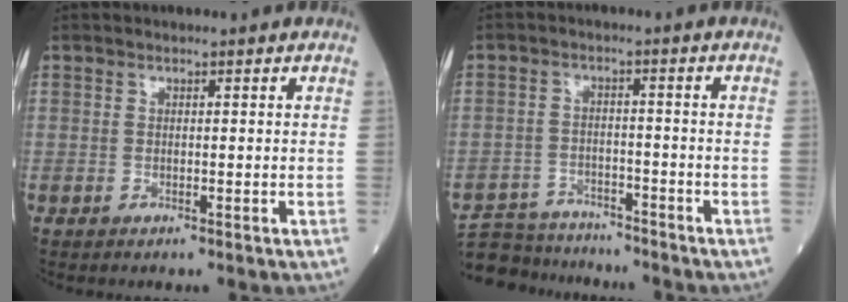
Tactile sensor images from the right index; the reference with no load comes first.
{"total": 9.1, "force": [-8.7, 2.6, 0.8], "torque": [-0.011, 0.011, -0.142]}